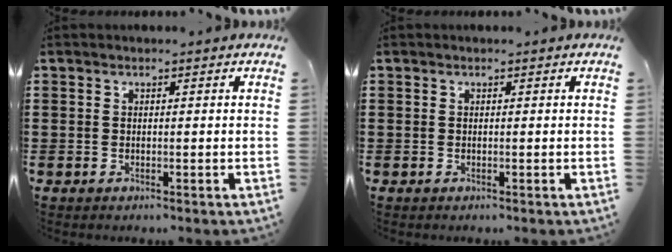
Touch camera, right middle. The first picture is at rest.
{"total": 0.0}